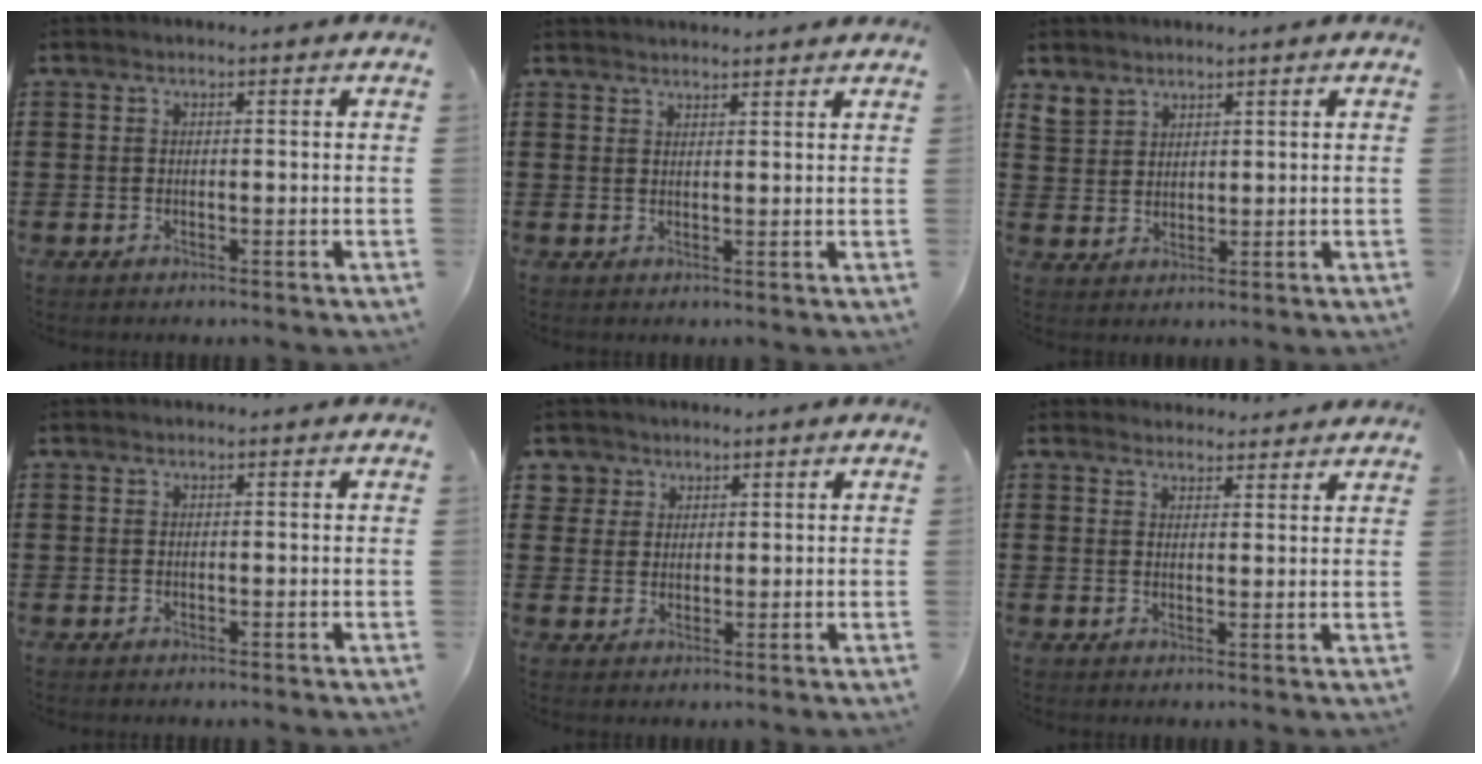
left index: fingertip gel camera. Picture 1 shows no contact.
{"total": 1.9, "force": [1.9, -0.1, 0.0], "torque": [-0.005, -0.002, 0.038]}
{"total": 3.1, "force": [2.4, 2.0, 0.2], "torque": [-0.016, 0.006, 0.048]}
{"total": 0.0}
{"total": 3.4, "force": [2.0, 2.7, 0.0], "torque": [-0.008, 0.007, 0.035]}
{"total": 2.7, "force": [2.7, 0.6, 0.0], "torque": [-0.007, -0.005, 0.051]}